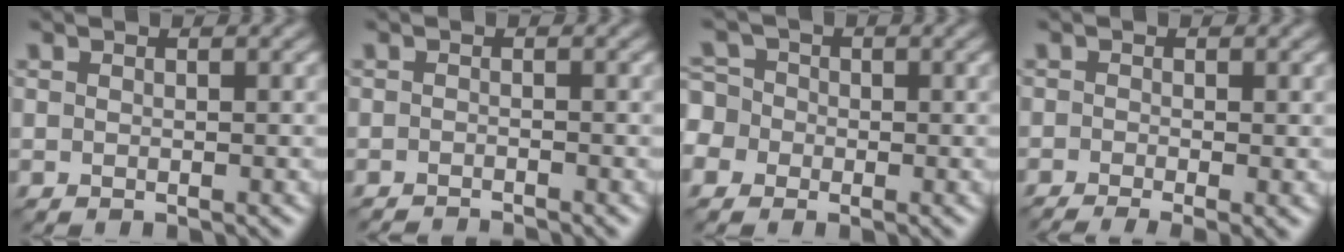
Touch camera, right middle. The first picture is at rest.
{"total": 1.6, "force": [-1.6, 0.0, 0.3], "torque": [0.004, -0.004, -0.030]}
{"total": 4.5, "force": [-1.5, 4.0, 1.5], "torque": [-0.032, 0.018, -0.052]}
{"total": 3.3, "force": [-1.8, 0.7, 2.6], "torque": [-0.038, -0.011, -0.032]}